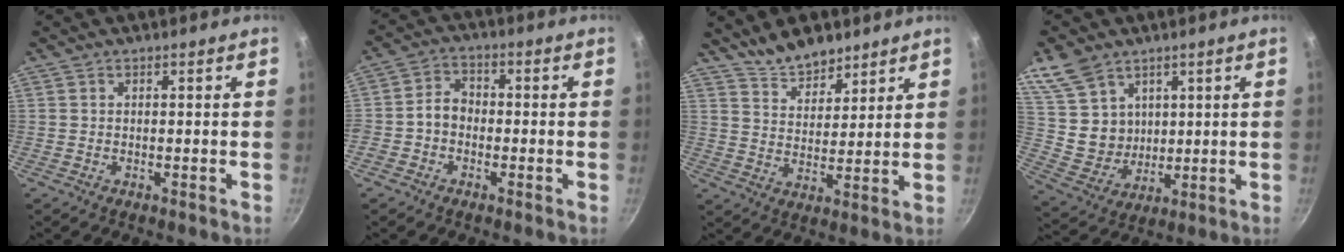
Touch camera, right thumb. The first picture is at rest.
{"total": 4.6, "force": [-1.6, 3.5, 2.5], "torque": [-0.028, 0.023, -0.040]}
{"total": 8.5, "force": [7.1, 3.4, 3.0], "torque": [-0.025, -0.046, 0.125]}
{"total": 11.8, "force": [6.3, 8.8, 4.8], "torque": [-0.065, -0.030, 0.137]}